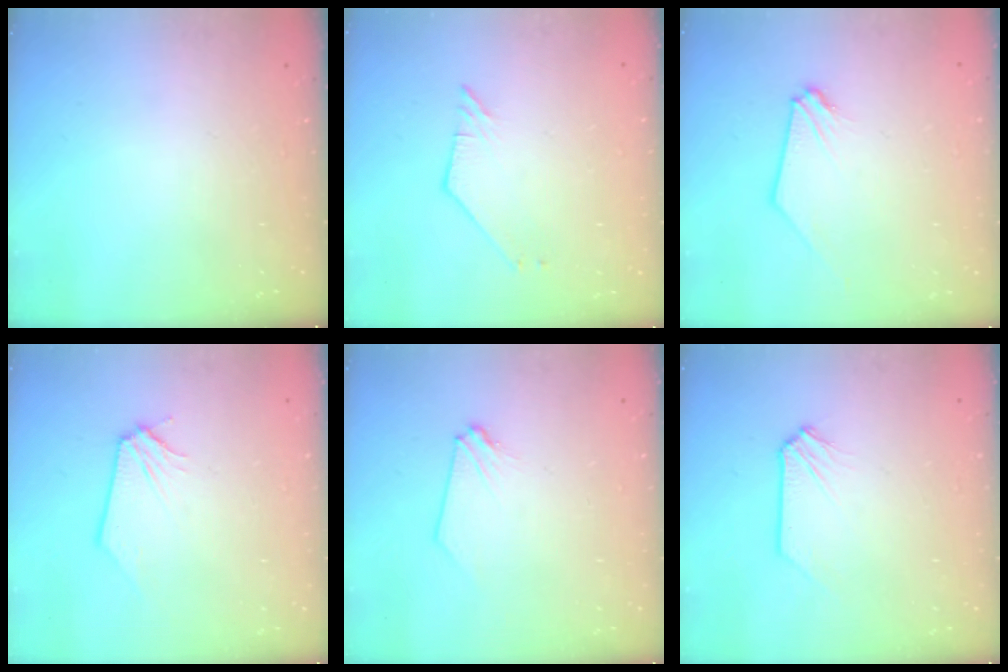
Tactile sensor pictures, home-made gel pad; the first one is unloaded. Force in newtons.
{"total": 2.5, "press": 2.5, "slide": 0.1}
{"total": 0.7, "press": 0.7, "slide": 0.1}
{"total": 0.0}
{"total": 0.0}
{"total": 0.0}